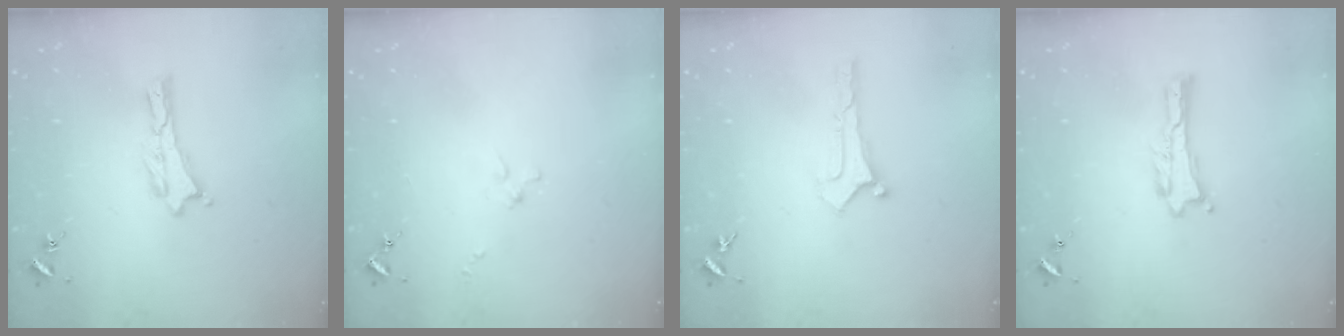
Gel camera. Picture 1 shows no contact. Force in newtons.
{"total": 1.3, "press": 1.2, "slide": 0.1}
{"total": 0.0}
{"total": 0.0}